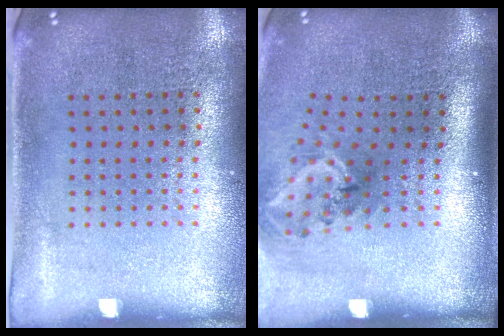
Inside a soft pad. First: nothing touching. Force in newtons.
{"total": 2.1, "press": 1.3, "slide": 1.6}